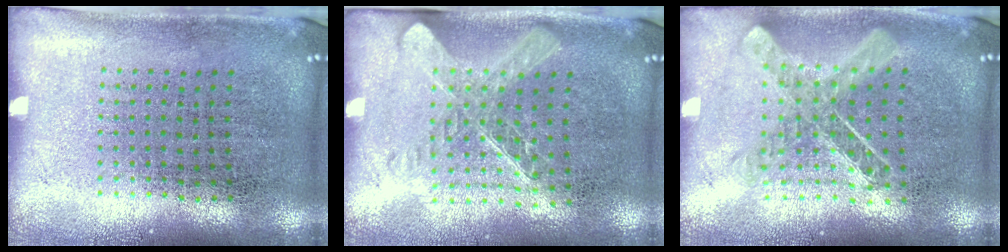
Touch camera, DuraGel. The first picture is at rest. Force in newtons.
{"total": 1.5, "press": 1.3, "slide": 0.7}
{"total": 0.9, "press": 0.9, "slide": 0.0}